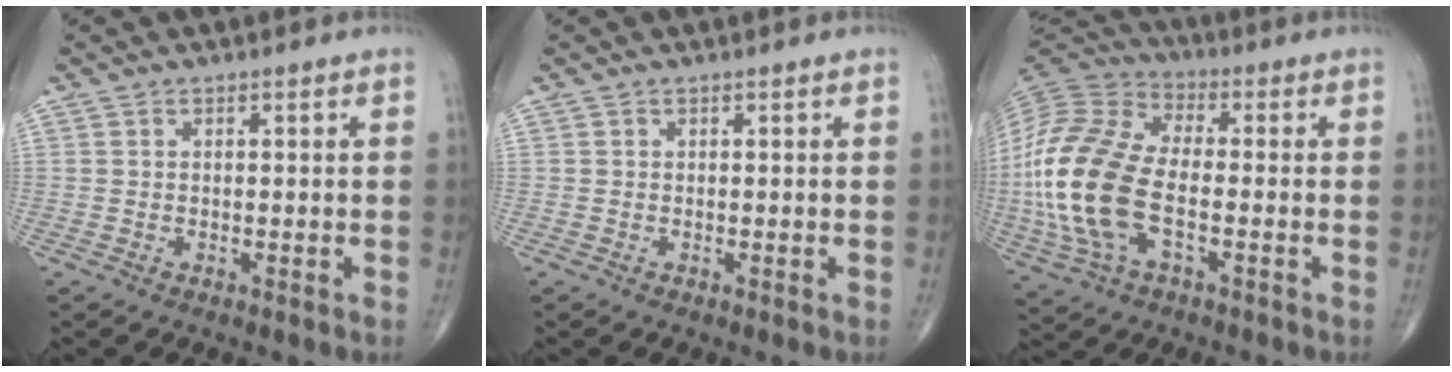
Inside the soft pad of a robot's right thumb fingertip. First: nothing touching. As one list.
[{"total": 0.0}, {"total": 21.2, "force": [-3.4, 11.2, 17.7], "torque": [-0.397, 0.012, -0.064]}]